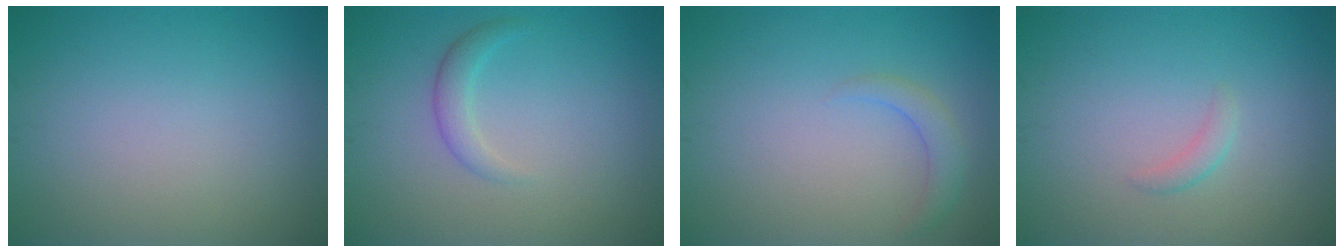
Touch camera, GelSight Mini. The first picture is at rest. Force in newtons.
{"total": 1.7, "press": 1.7, "slide": 0.1}
{"total": 1.6, "press": 1.6, "slide": 0.2}
{"total": 1.0, "press": 1.0, "slide": 0.0}